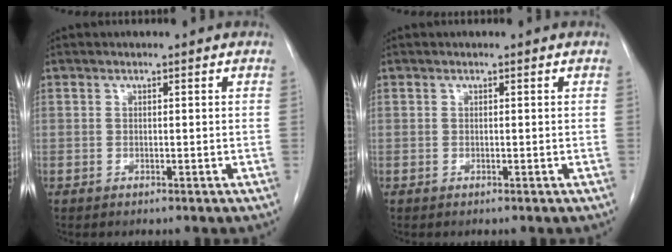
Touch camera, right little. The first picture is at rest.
{"total": 0.0}